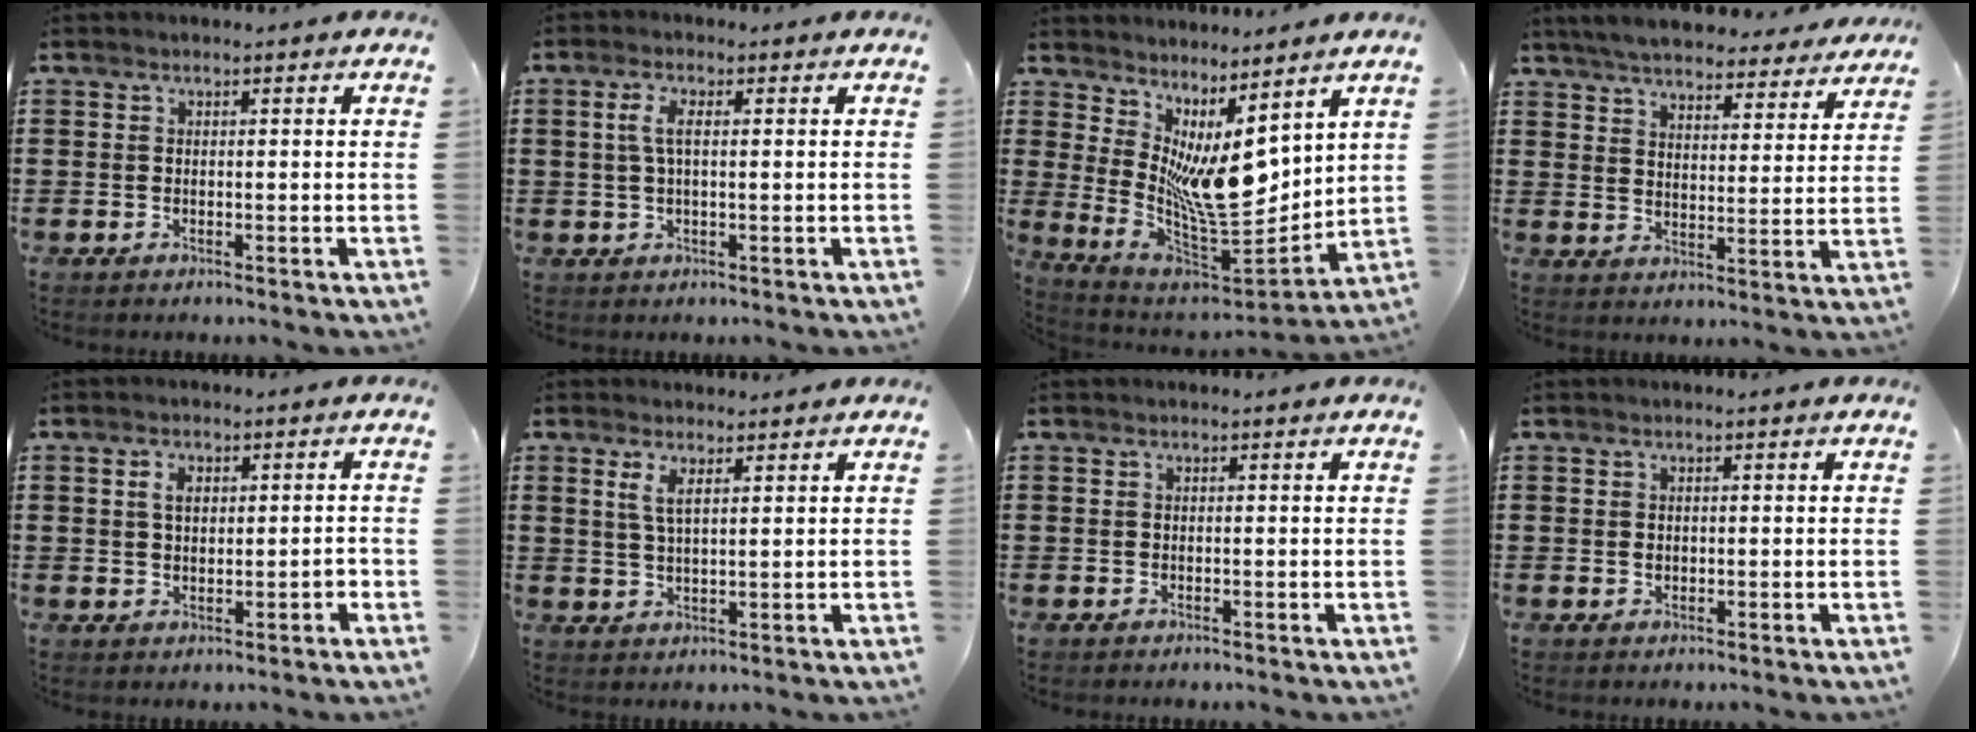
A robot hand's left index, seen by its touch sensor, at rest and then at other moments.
{"total": 3.5, "force": [0.5, 1.2, 3.3], "torque": [-0.073, 0.004, 0.004]}
{"total": 9.4, "force": [3.3, 3.6, 8.1], "torque": [-0.153, -0.039, 0.062]}
{"total": 5.9, "force": [5.7, 0.4, 1.3], "torque": [-0.051, -0.032, 0.101]}
{"total": 3.2, "force": [0.5, 1.7, 2.7], "torque": [-0.046, 0.005, 0.005]}
{"total": 3.5, "force": [2.0, 1.2, 2.6], "torque": [-0.057, 0.004, 0.036]}
{"total": 0.0}
{"total": 0.8, "force": [-0.1, 0.6, 0.5], "torque": [-0.012, 0.004, -0.002]}